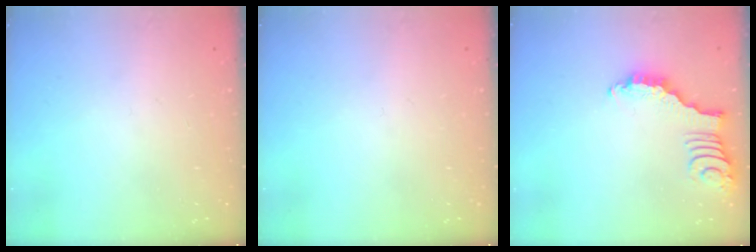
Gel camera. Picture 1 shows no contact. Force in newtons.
{"total": 0.0}
{"total": 2.8, "press": 2.8, "slide": 0.4}